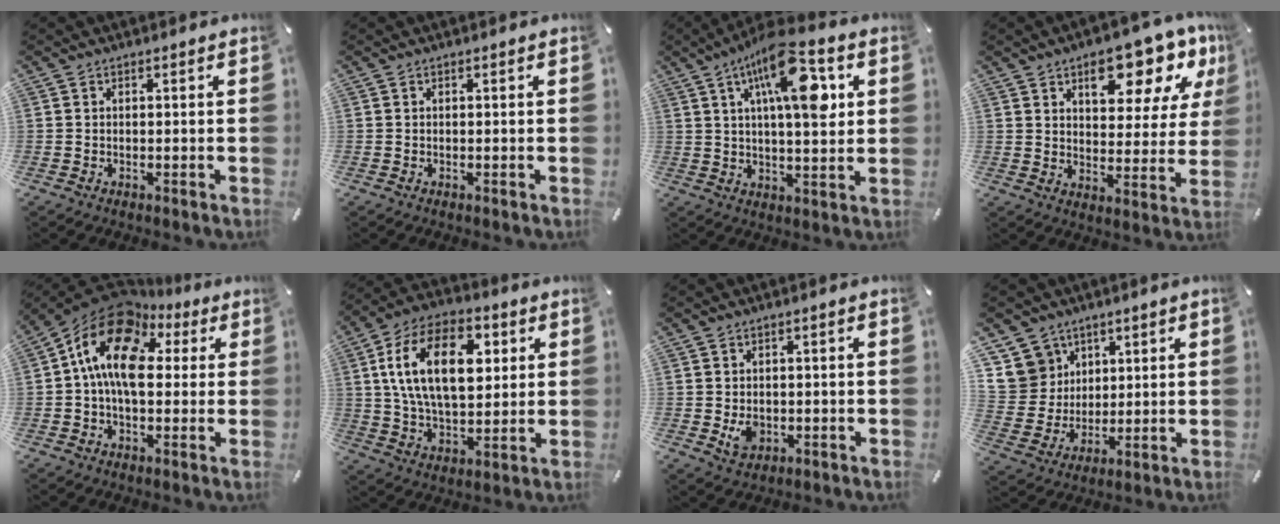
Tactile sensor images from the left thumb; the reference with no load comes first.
{"total": 0.0}
{"total": 16.4, "force": [6.9, 6.0, 13.6], "torque": [-0.216, -0.016, 0.109]}
{"total": 16.4, "force": [10.1, 8.1, 10.1], "torque": [-0.114, -0.062, 0.161]}
{"total": 15.2, "force": [2.6, 9.8, 11.2], "torque": [-0.223, -0.009, 0.041]}
{"total": 19.0, "force": [5.0, 11.4, 14.4], "torque": [-0.285, 0.005, 0.078]}
{"total": 4.1, "force": [-0.5, 3.4, 2.3], "torque": [-0.027, -0.003, -0.009]}
{"total": 10.6, "force": [5.0, 9.2, 0.9], "torque": [-0.031, -0.035, 0.105]}